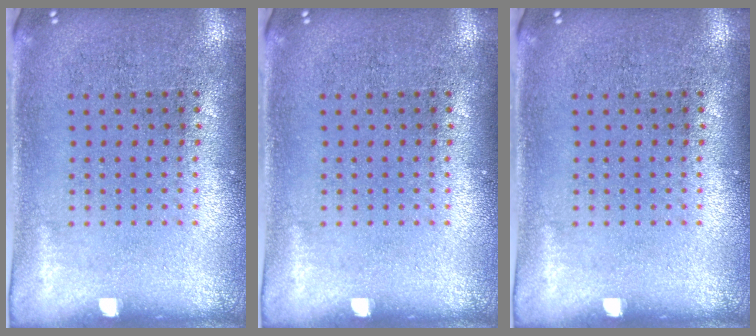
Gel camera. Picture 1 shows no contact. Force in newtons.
{"total": 0.0}
{"total": 0.0}